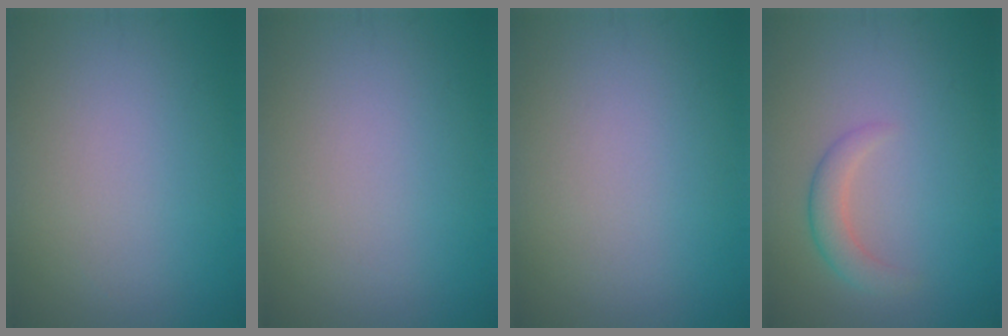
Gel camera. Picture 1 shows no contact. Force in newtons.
{"total": 0.0}
{"total": 0.0}
{"total": 2.3, "press": 2.2, "slide": 0.2}